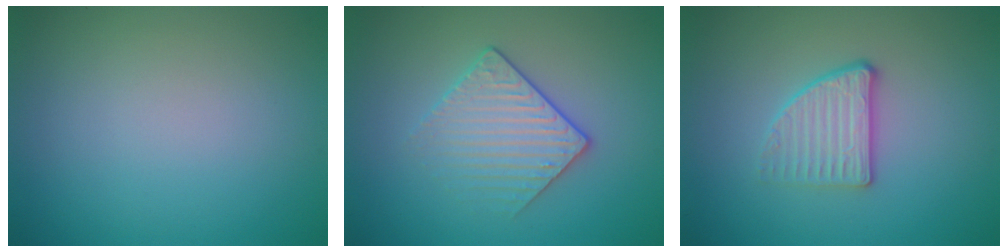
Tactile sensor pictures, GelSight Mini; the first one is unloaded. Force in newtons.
{"total": 2.9, "press": 2.6, "slide": 1.2}
{"total": 2.8, "press": 2.5, "slide": 1.2}